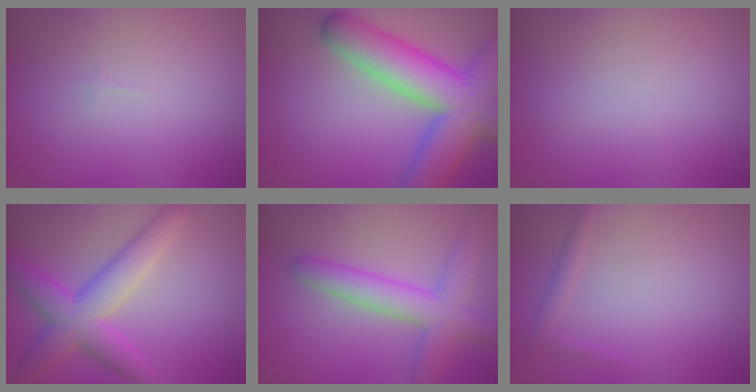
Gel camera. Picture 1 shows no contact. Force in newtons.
{"total": 11.2, "press": 11.2, "slide": 0.6}
{"total": 0.0}
{"total": 5.8, "press": 5.8, "slide": 0.3}
{"total": 5.2, "press": 5.2, "slide": 0.1}
{"total": 1.0, "press": 1.0, "slide": 0.0}